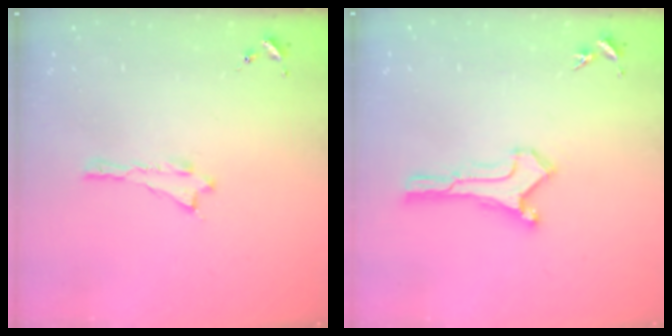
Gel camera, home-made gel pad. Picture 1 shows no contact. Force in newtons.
{"total": 0.0}